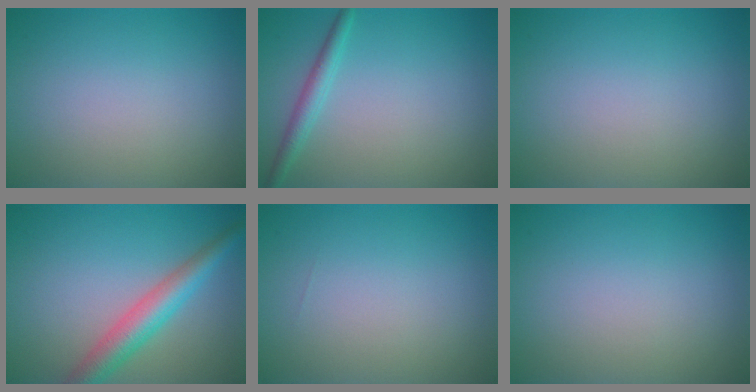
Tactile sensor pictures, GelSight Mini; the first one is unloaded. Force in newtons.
{"total": 2.0, "press": 2.0, "slide": 0.1}
{"total": 0.0}
{"total": 4.5, "press": 4.5, "slide": 0.1}
{"total": 0.0}
{"total": 0.0}